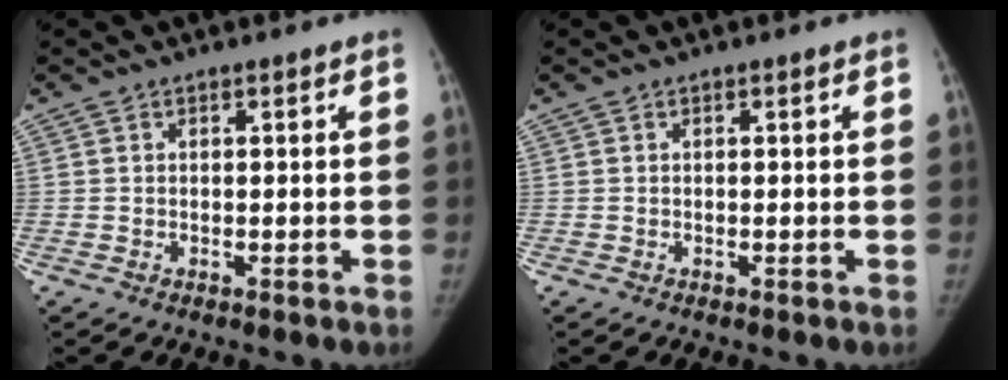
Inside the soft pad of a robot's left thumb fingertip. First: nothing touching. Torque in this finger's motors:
{"motor_torque": [0.01, 0.00, 0.26, -0.07, 0.00]}